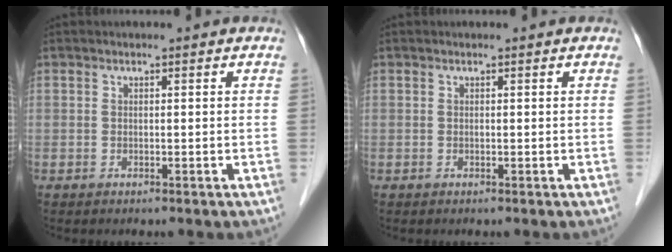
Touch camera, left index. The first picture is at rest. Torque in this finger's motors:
{"motor_torque": [-0.01, 0.06, -0.02, 0.00]}